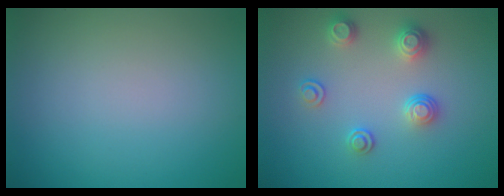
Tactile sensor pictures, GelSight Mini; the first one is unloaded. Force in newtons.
{"total": 2.6, "press": 2.6, "slide": 0.6}